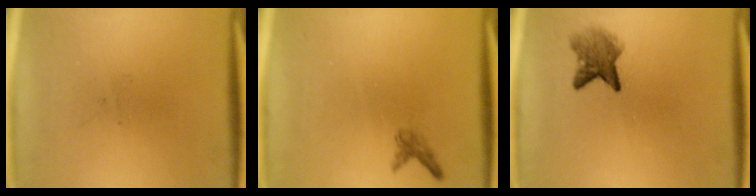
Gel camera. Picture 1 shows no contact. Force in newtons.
{"total": 1.1}
{"total": 4.0}